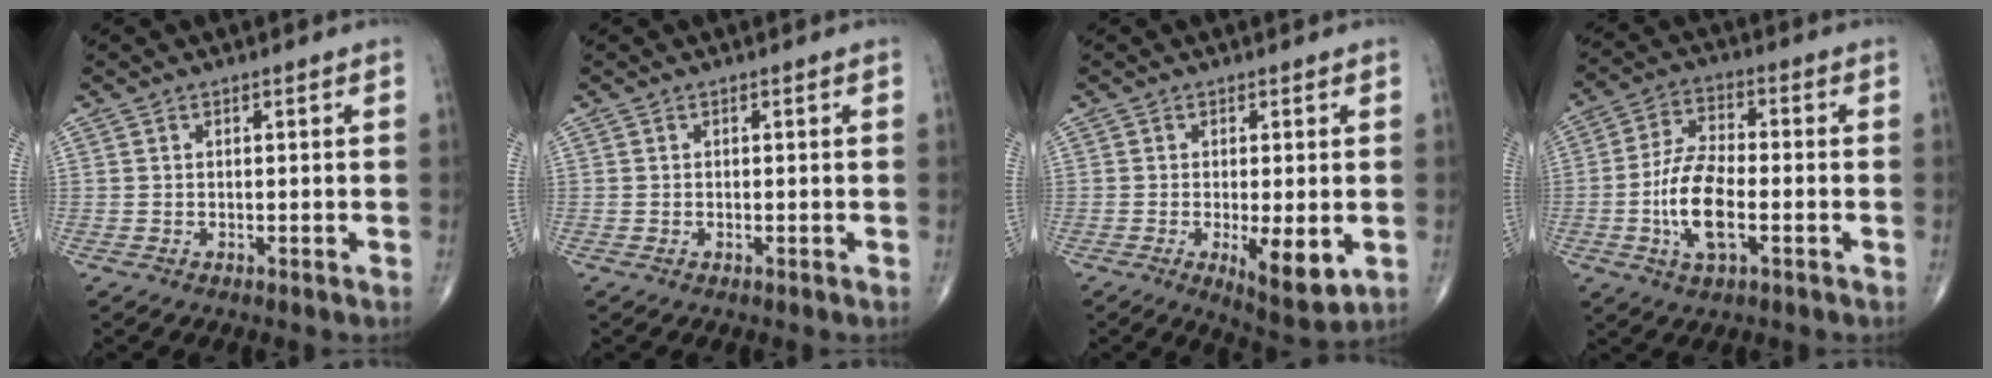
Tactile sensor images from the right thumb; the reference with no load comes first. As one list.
[{"total": 0.0}, {"total": 7.9, "force": [-1.8, 2.6, 7.3], "torque": [-0.111, -0.023, -0.024]}, {"total": 11.3, "force": [-2.8, 4.9, 9.8], "torque": [-0.193, 0.013, -0.057]}]